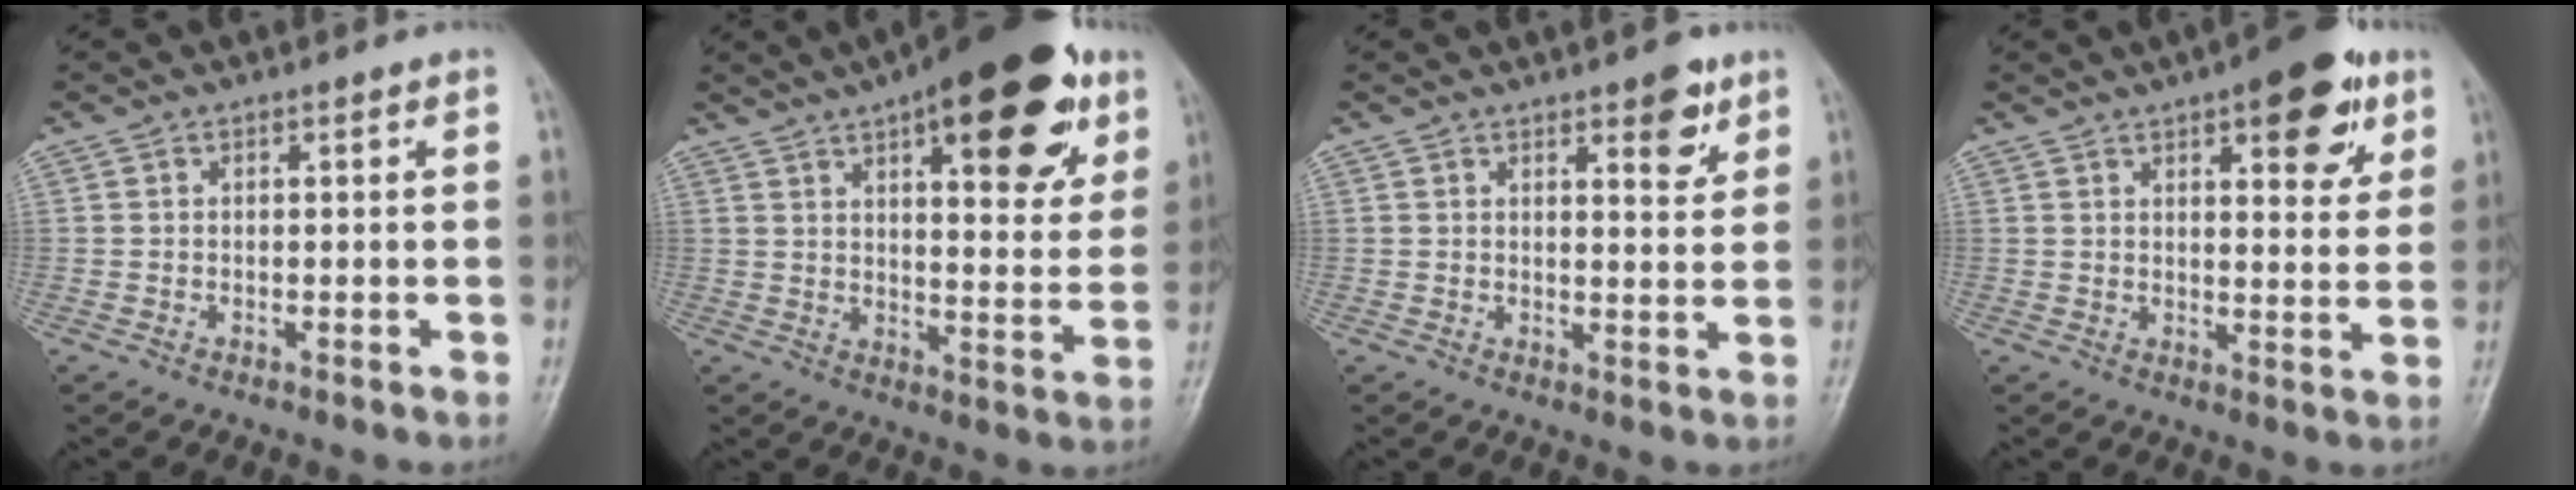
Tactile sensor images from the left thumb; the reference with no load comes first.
{"total": 23.2, "force": [12.2, 8.6, 17.8], "torque": [-0.215, -0.023, 0.170]}
{"total": 5.7, "force": [3.4, 2.2, 4.1], "torque": [-0.039, -0.018, 0.041]}
{"total": 13.0, "force": [6.8, 5.0, 9.9], "torque": [-0.094, -0.023, 0.086]}